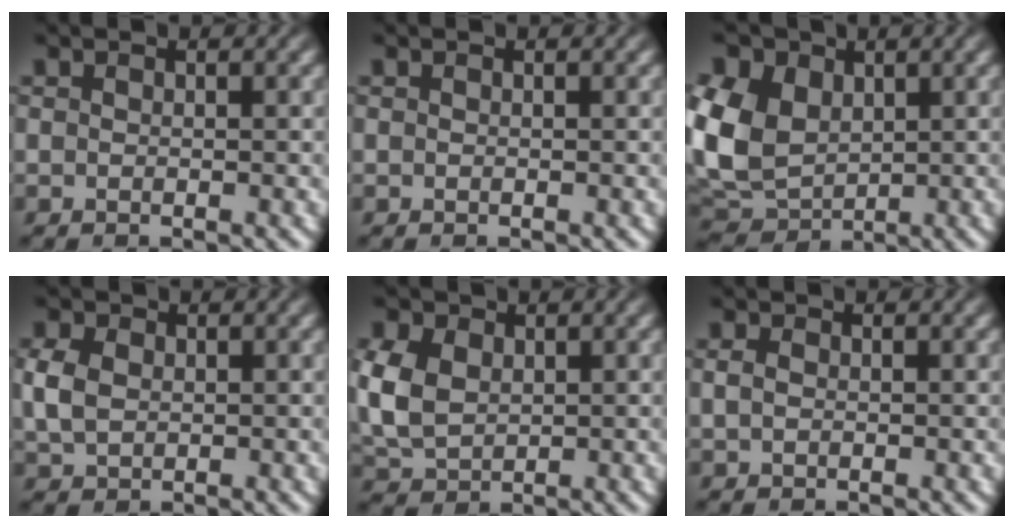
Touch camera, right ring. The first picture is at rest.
{"total": 0.0}
{"total": 12.4, "force": [0.3, 11.1, 5.6], "torque": [-0.151, -0.031, 0.006]}
{"total": 3.6, "force": [0.2, 3.1, 1.7], "torque": [-0.048, -0.004, 0.011]}
{"total": 7.1, "force": [0.0, 6.3, 3.2], "torque": [-0.104, -0.019, 0.009]}
{"total": 1.2, "force": [0.0, 1.0, 0.6], "torque": [-0.017, -0.004, 0.002]}